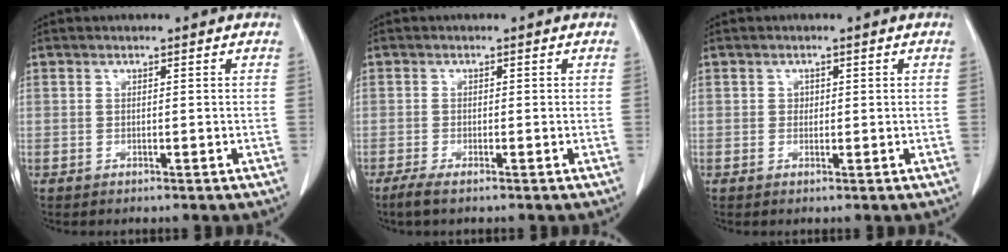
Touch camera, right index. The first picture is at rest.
{"total": 1.9, "force": [-1.3, 0.2, 1.4], "torque": [-0.032, -0.005, -0.027]}
{"total": 0.9, "force": [0.2, 0.8, 0.3], "torque": [-0.003, 0.001, 0.003]}